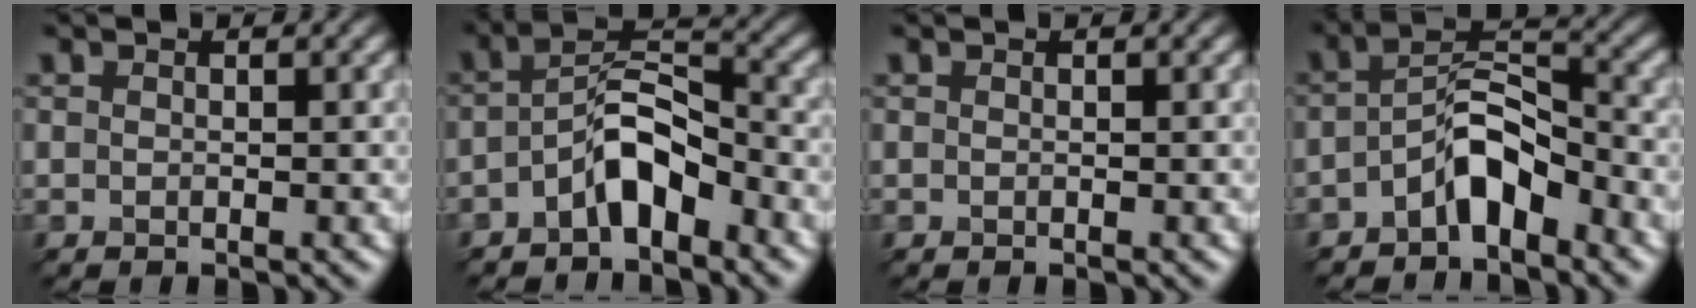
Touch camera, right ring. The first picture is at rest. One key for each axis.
{"total": 4.2, "fx": -3.1, "fy": 1.0, "fz": 2.6, "tx": -0.057, "ty": 0.019, "tz": -0.050}
{"total": 0.0}
{"total": 4.2, "fx": -3.3, "fy": 1.0, "fz": 2.5, "tx": -0.054, "ty": 0.018, "tz": -0.053}